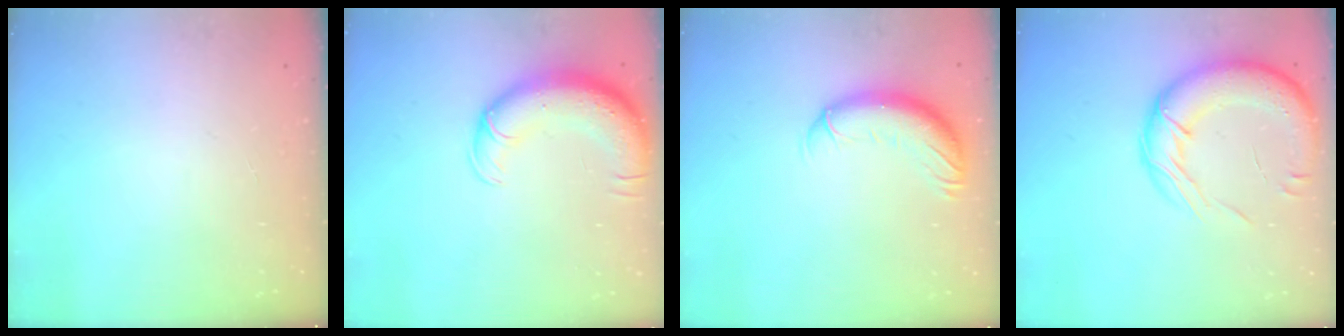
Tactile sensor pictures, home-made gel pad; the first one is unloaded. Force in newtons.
{"total": 13.9, "press": 13.5, "slide": 3.3}
{"total": 13.7, "press": 13.3, "slide": 3.4}
{"total": 19.3, "press": 18.8, "slide": 3.9}